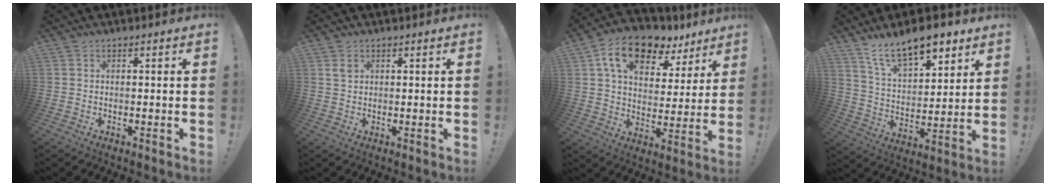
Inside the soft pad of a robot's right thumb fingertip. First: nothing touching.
{"total": 2.1, "force": [1.2, 1.5, 1.0], "torque": [-0.013, -0.002, 0.020]}
{"total": 15.6, "force": [9.4, 8.8, 8.8], "torque": [-0.155, -0.043, 0.171]}
{"total": 15.2, "force": [10.7, 6.9, 8.2], "torque": [-0.135, -0.066, 0.193]}